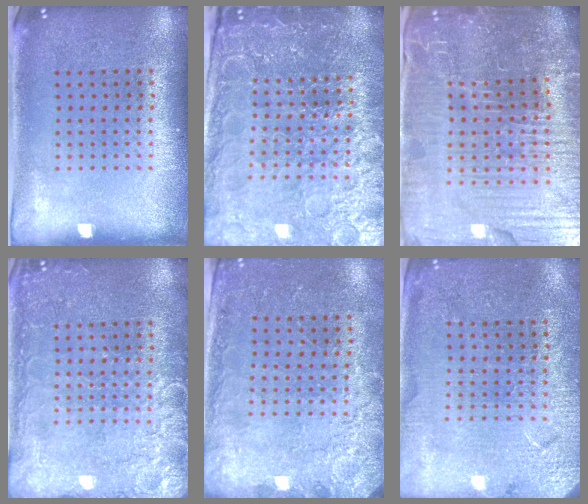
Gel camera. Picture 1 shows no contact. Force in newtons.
{"total": 5.4, "press": 4.9, "slide": 2.1}
{"total": 7.0, "press": 6.3, "slide": 3.2}
{"total": 4.2, "press": 4.2, "slide": 0.5}
{"total": 2.5, "press": 2.4, "slide": 0.8}
{"total": 3.1, "press": 3.1, "slide": 0.5}